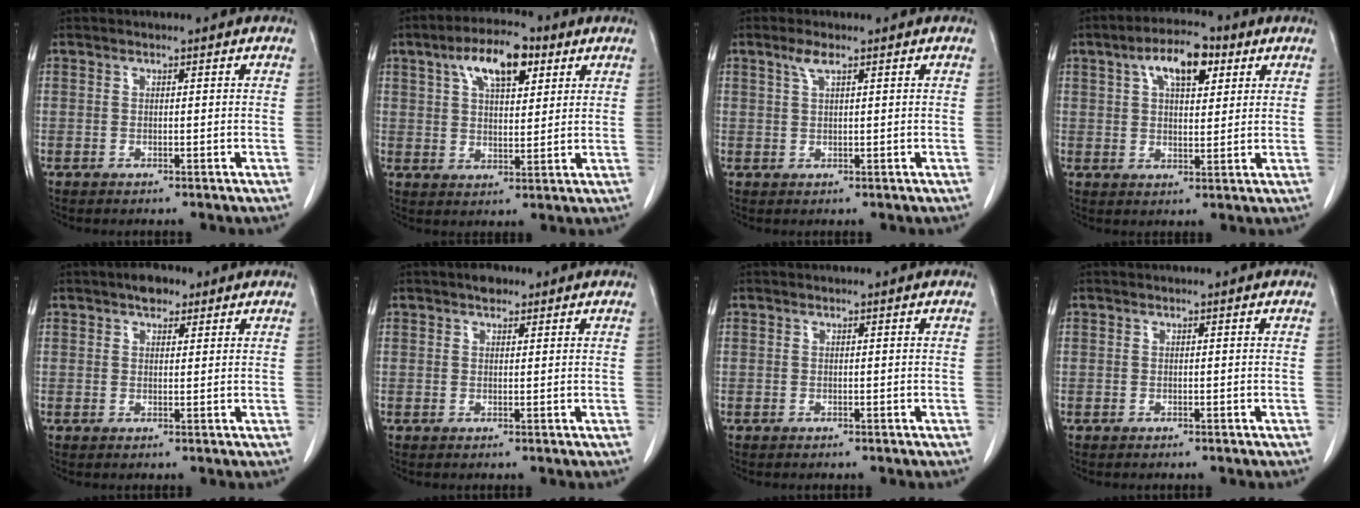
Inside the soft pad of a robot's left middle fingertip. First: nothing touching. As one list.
[{"total": 9.2, "force": [4.6, 3.6, 7.0], "torque": [-0.123, 0.018, 0.080]}, {"total": 2.0, "force": [1.3, 0.3, 1.5], "torque": [-0.037, 0.005, 0.030]}, {"total": 8.2, "force": [3.8, 3.4, 6.4], "torque": [-0.108, 0.019, 0.063]}, {"total": 3.2, "force": [2.2, 1.5, 1.8], "torque": [-0.030, 0.009, 0.034]}, {"total": 2.1, "force": [1.5, 1.0, 1.0], "torque": [-0.019, 0.006, 0.022]}, {"total": 0.0}, {"total": 0.0}]